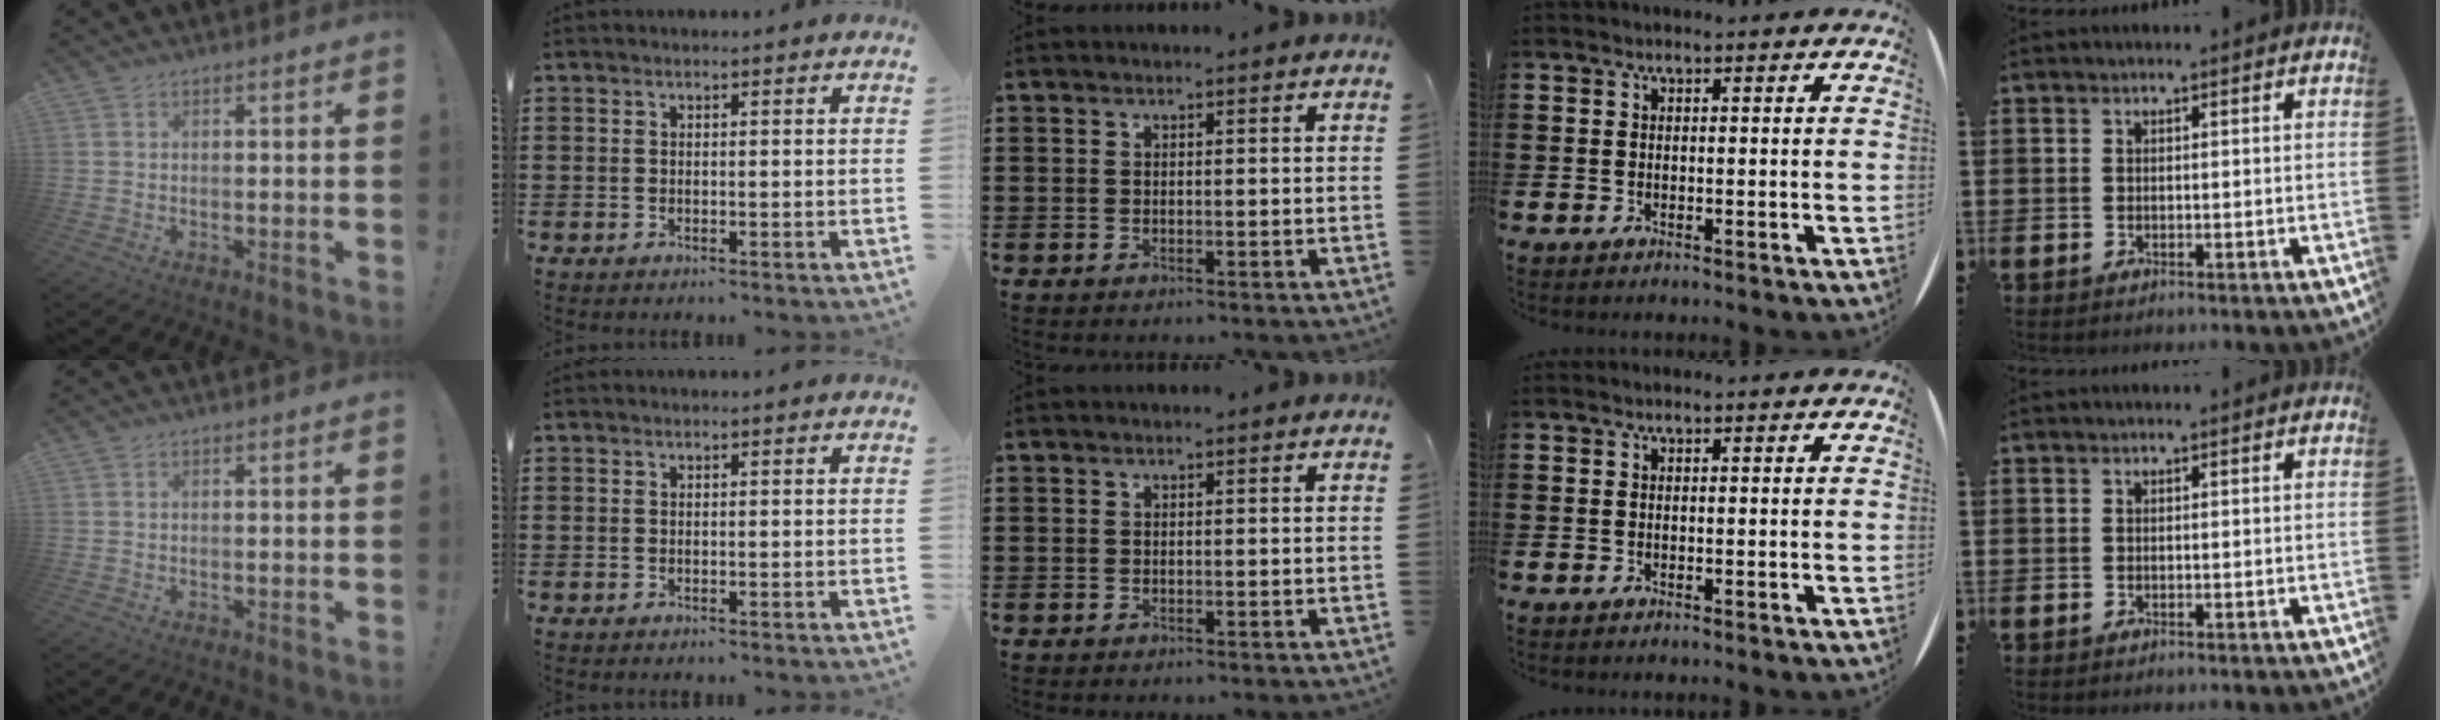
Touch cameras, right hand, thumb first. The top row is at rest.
{}